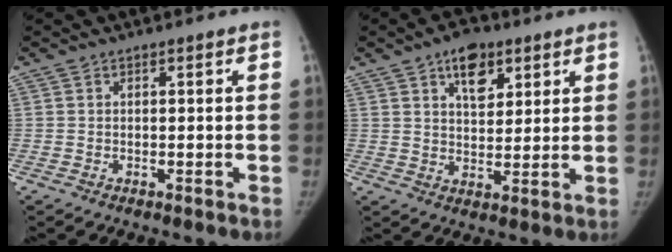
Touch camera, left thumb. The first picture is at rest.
{"total": 8.4, "force": [4.5, 4.8, 5.3], "torque": [-0.052, -0.021, 0.068]}